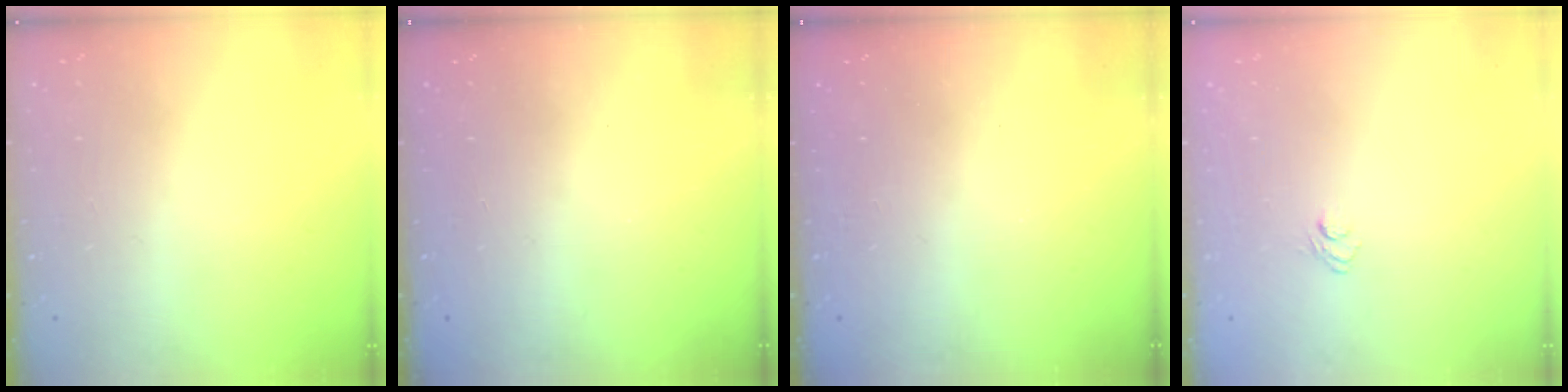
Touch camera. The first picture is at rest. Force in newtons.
{"total": 2.3, "press": 2.2, "slide": 0.8}
{"total": 2.5, "press": 2.4, "slide": 0.8}
{"total": 4.3, "press": 4.0, "slide": 1.4}